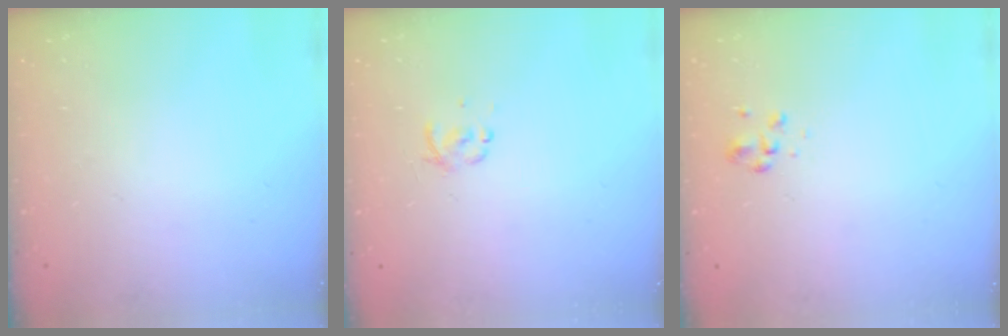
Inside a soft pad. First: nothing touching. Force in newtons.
{"total": 0.9, "press": 0.9, "slide": 0.2}
{"total": 2.5, "press": 2.5, "slide": 0.6}